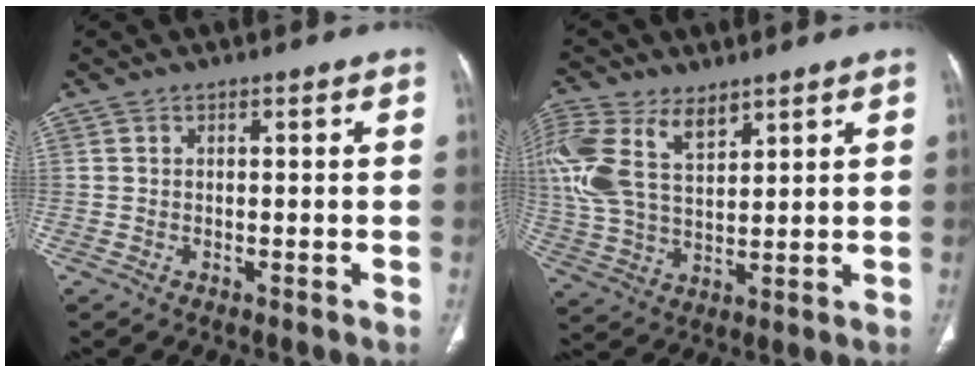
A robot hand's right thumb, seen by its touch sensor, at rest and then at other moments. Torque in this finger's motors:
{"motor_torque": [0.26, 0.60, 0.94, 1.00, 0.17]}